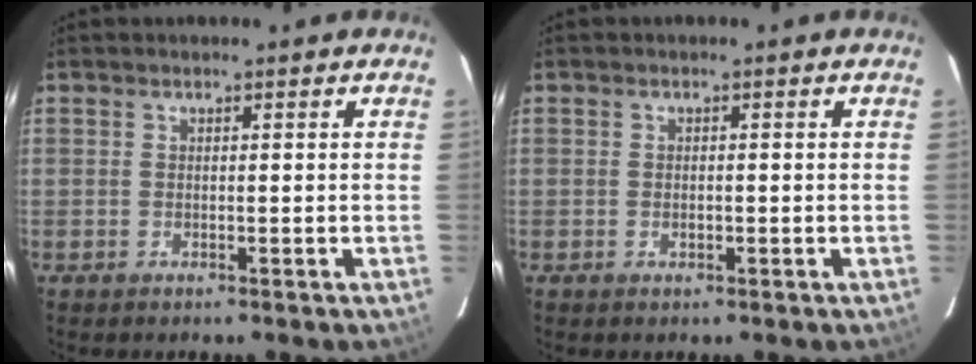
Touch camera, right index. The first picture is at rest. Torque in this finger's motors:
{"motor_torque": [-0.07, -0.03, -0.02, -0.01]}